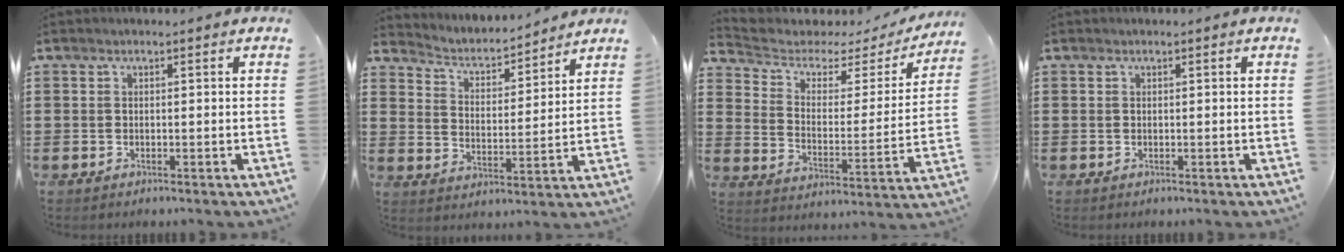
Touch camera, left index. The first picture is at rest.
{"total": 3.3, "force": [3.1, 1.0, 0.7], "torque": [-0.033, -0.026, 0.045]}
{"total": 3.5, "force": [2.5, 1.9, 1.6], "torque": [-0.053, -0.017, 0.033]}
{"total": 0.0}